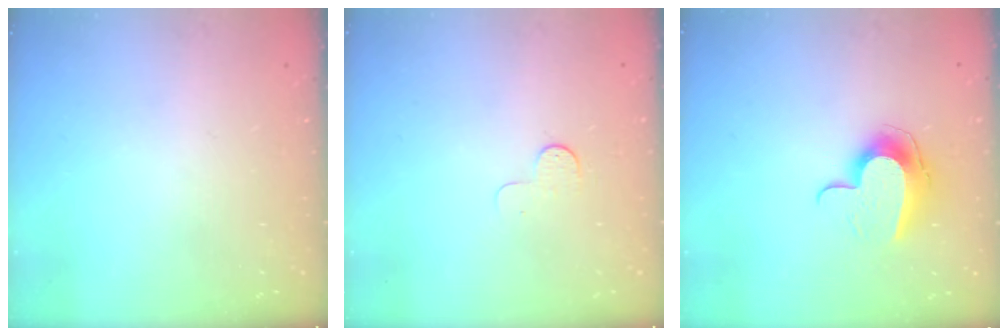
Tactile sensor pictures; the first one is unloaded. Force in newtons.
{"total": 3.3, "press": 3.3, "slide": 0.4}
{"total": 10.8, "press": 10.8, "slide": 1.0}